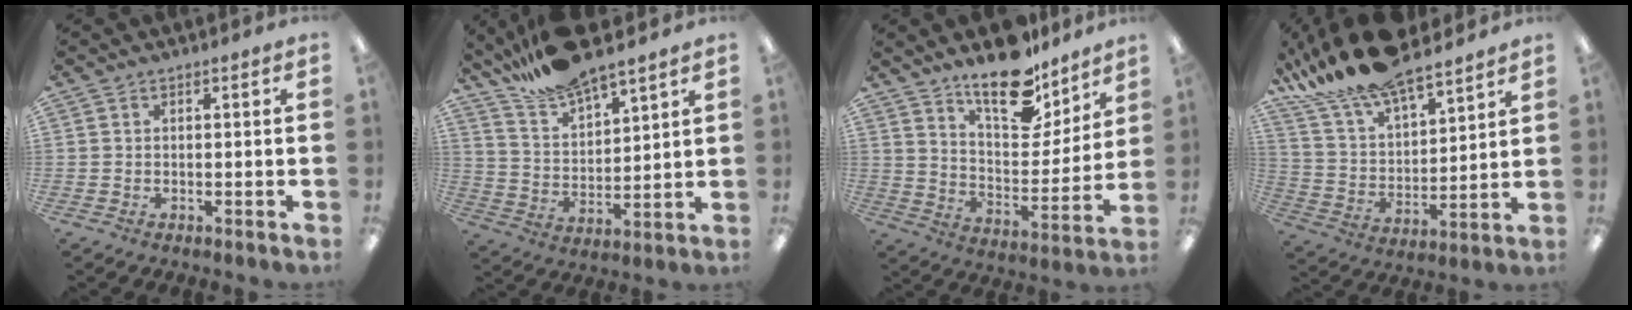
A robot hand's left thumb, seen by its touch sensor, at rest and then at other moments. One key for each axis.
{"total": 12.7, "fx": 11.5, "fy": 2.5, "fz": 4.8, "tx": -0.104, "ty": -0.071, "tz": 0.211}
{"total": 16.5, "fx": 13.5, "fy": 6.2, "fz": 7.1, "tx": -0.108, "ty": -0.098, "tz": 0.236}
{"total": 18.5, "fx": 15.7, "fy": 5.6, "fz": 8.1, "tx": -0.171, "ty": -0.091, "tz": 0.282}